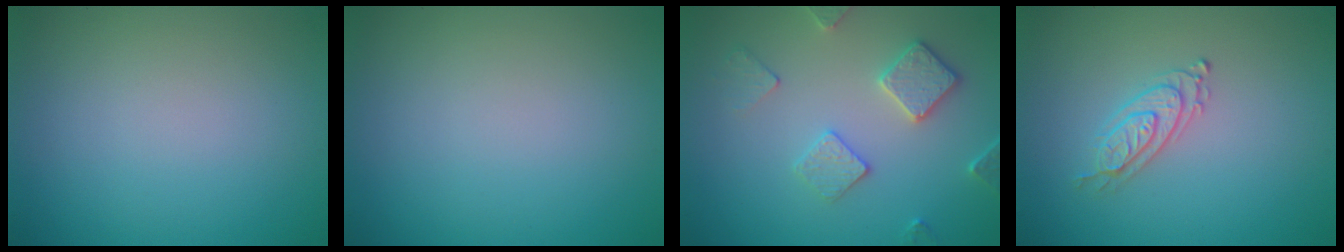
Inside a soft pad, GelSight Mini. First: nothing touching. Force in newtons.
{"total": 0.0}
{"total": 3.3, "press": 3.1, "slide": 0.9}
{"total": 2.2, "press": 2.0, "slide": 0.8}